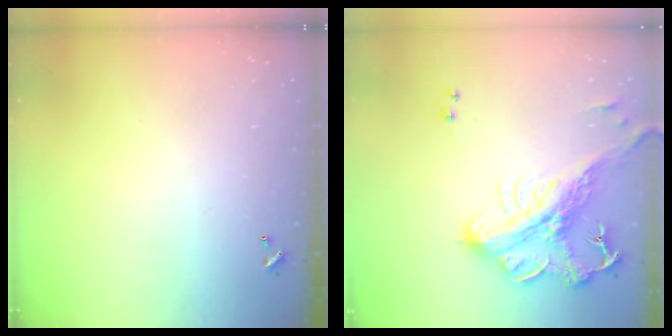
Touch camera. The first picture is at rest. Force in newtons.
{"total": 8.5, "press": 8.3, "slide": 2.1}